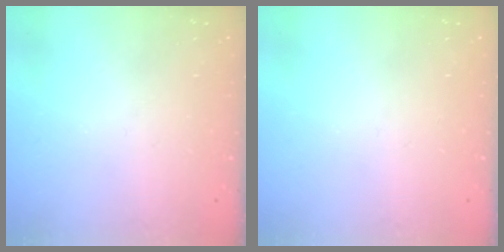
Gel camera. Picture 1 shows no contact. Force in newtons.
{"total": 0.0}